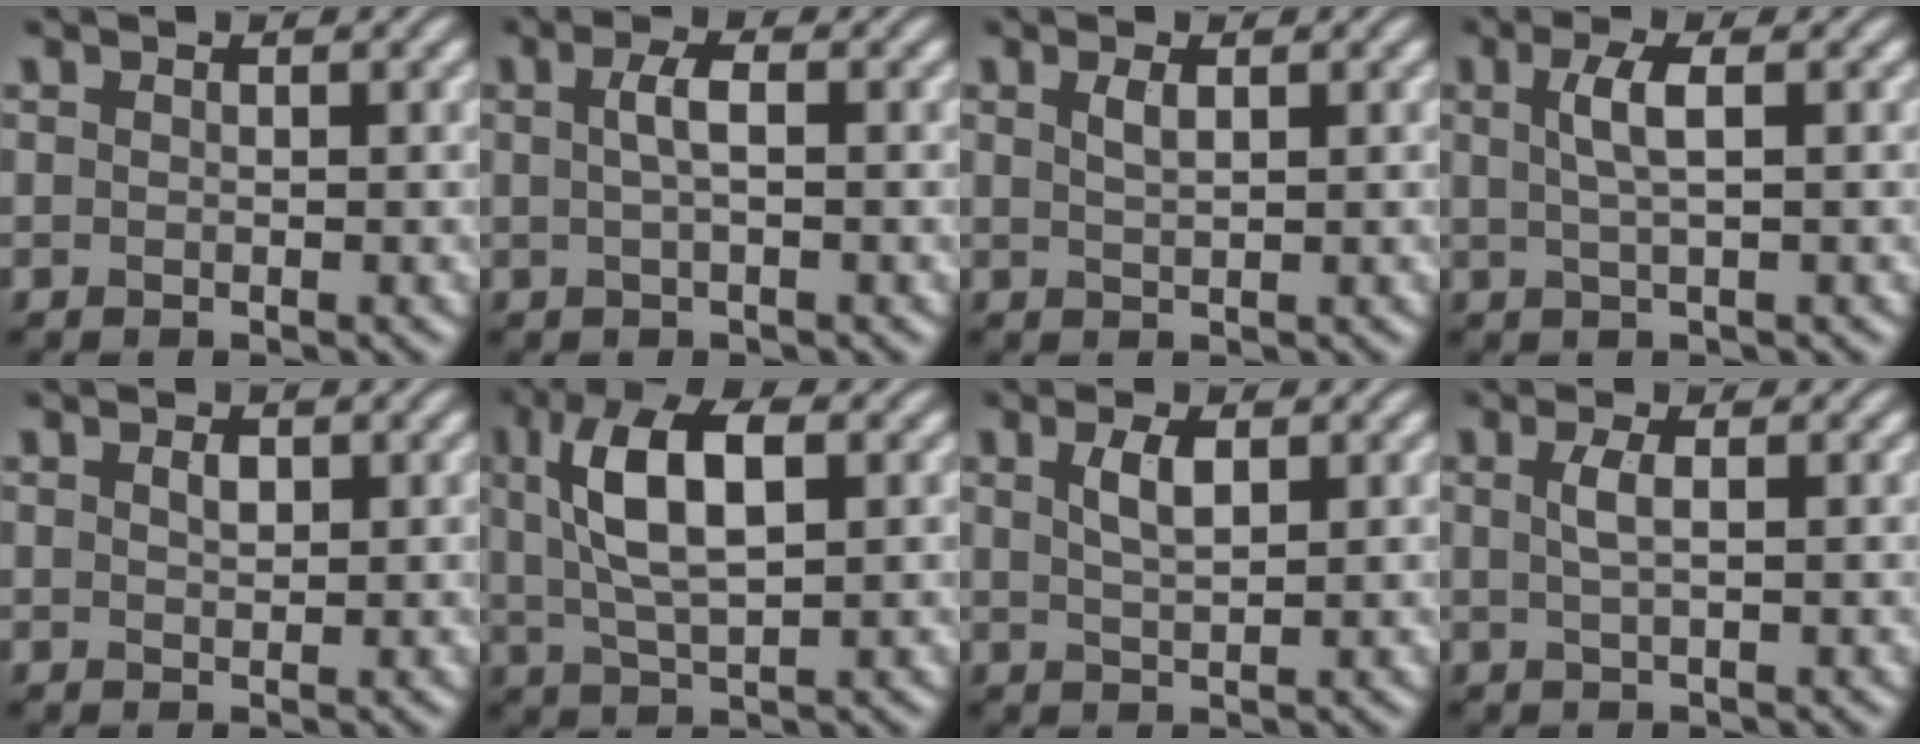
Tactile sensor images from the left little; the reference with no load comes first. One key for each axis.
{"total": 1.9, "fx": 0.2, "fy": 0.4, "fz": 1.8, "tx": -0.036, "ty": 0.008, "tz": 0.003}
{"total": 1.2, "fx": 0.6, "fy": 0.3, "fz": 1.0, "tx": -0.021, "ty": 0.003, "tz": 0.013}
{"total": 2.7, "fx": 0.6, "fy": 0.7, "fz": 2.6, "tx": -0.048, "ty": 0.004, "tz": 0.011}
{"total": 1.1, "fx": 0.5, "fy": 0.6, "fz": 0.8, "tx": -0.015, "ty": 0.002, "tz": 0.010}
{"total": 7.6, "fx": 1.9, "fy": 3.2, "fz": 6.6, "tx": -0.126, "ty": 0.015, "tz": 0.030}
{"total": 2.3, "fx": 1.0, "fy": 0.8, "fz": 2.0, "tx": -0.040, "ty": 0.003, "tz": 0.021}
{"total": 1.7, "fx": 0.4, "fy": 0.5, "fz": 1.6, "tx": -0.032, "ty": 0.004, "tz": 0.006}